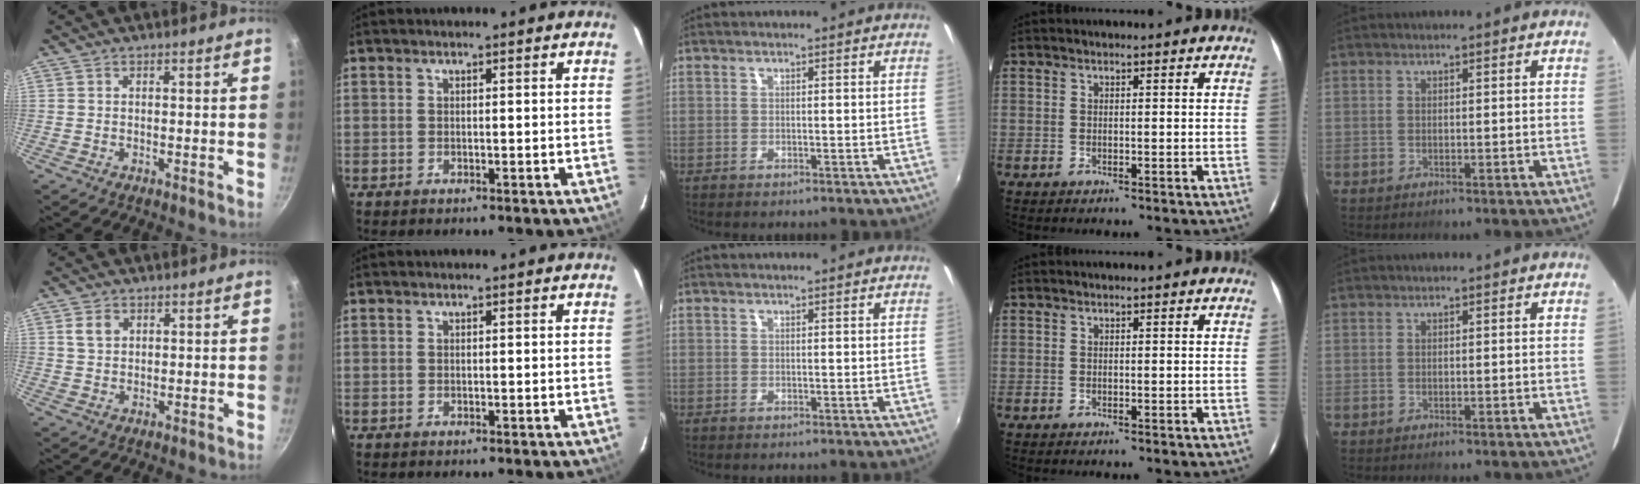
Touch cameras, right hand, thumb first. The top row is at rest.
{"thumb": {"total": 3.2, "force": [1.1, 2.5, 1.7], "torque": [-0.019, 0.001, 0.022]}}